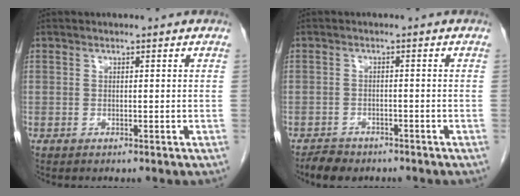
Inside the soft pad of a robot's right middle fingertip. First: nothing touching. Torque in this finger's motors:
{"motor_torque": [0.53, -0.37, 0.00, 0.00]}